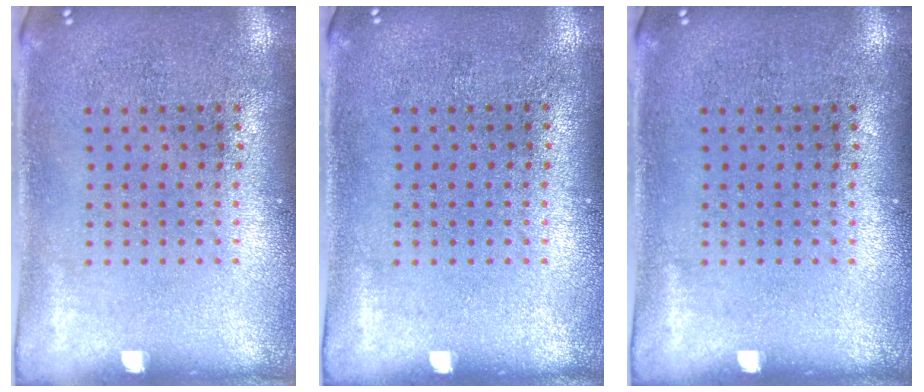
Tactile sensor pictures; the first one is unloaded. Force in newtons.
{"total": 0.0}
{"total": 0.0}